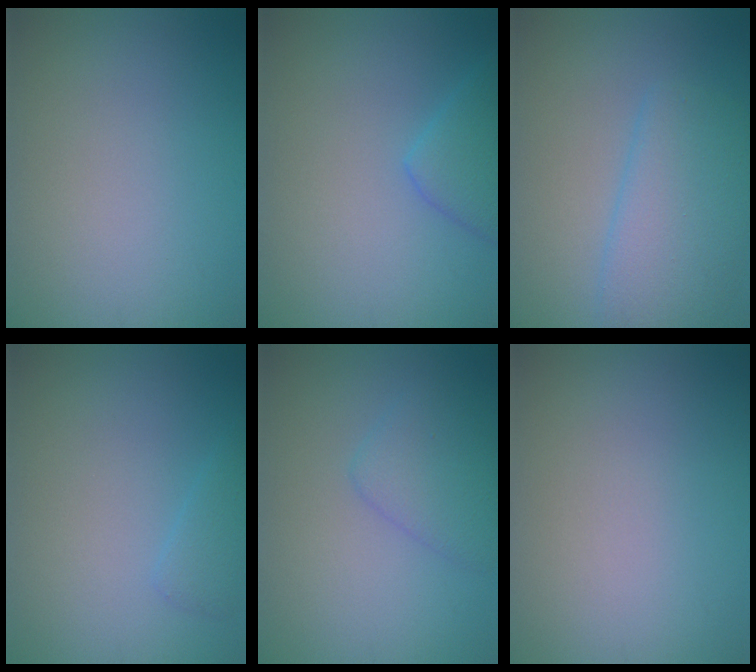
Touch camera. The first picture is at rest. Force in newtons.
{"total": 2.8, "press": 2.8, "slide": 0.2}
{"total": 4.8, "press": 4.8, "slide": 0.1}
{"total": 1.4, "press": 1.4, "slide": 0.1}
{"total": 2.7, "press": 2.7, "slide": 0.0}
{"total": 0.0}